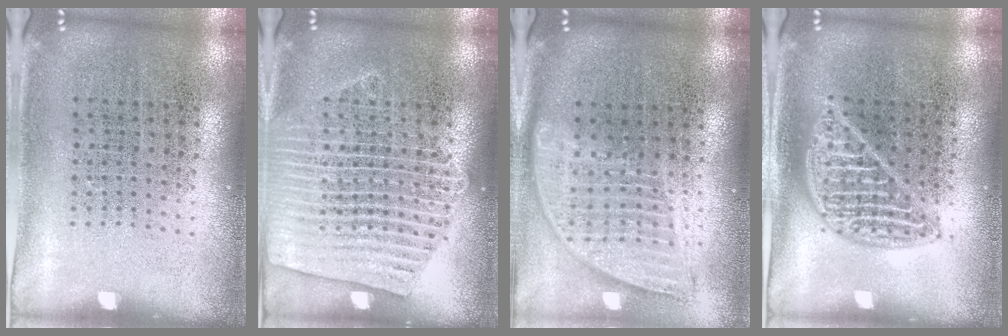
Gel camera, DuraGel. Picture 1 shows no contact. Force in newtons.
{"total": 3.4, "press": 3.4, "slide": 0.4}
{"total": 1.8, "press": 1.5, "slide": 1.0}
{"total": 2.1, "press": 2.1, "slide": 0.2}